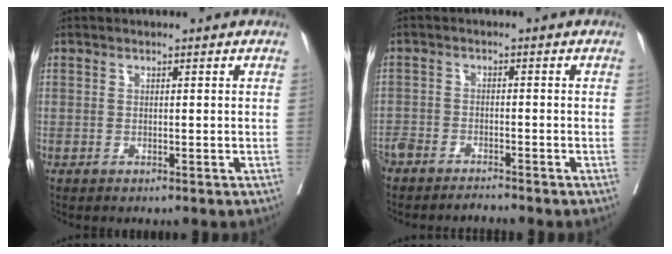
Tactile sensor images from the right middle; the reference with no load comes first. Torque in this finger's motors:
{"motor_torque": [0.15, -0.14, 0.13, 0.06]}